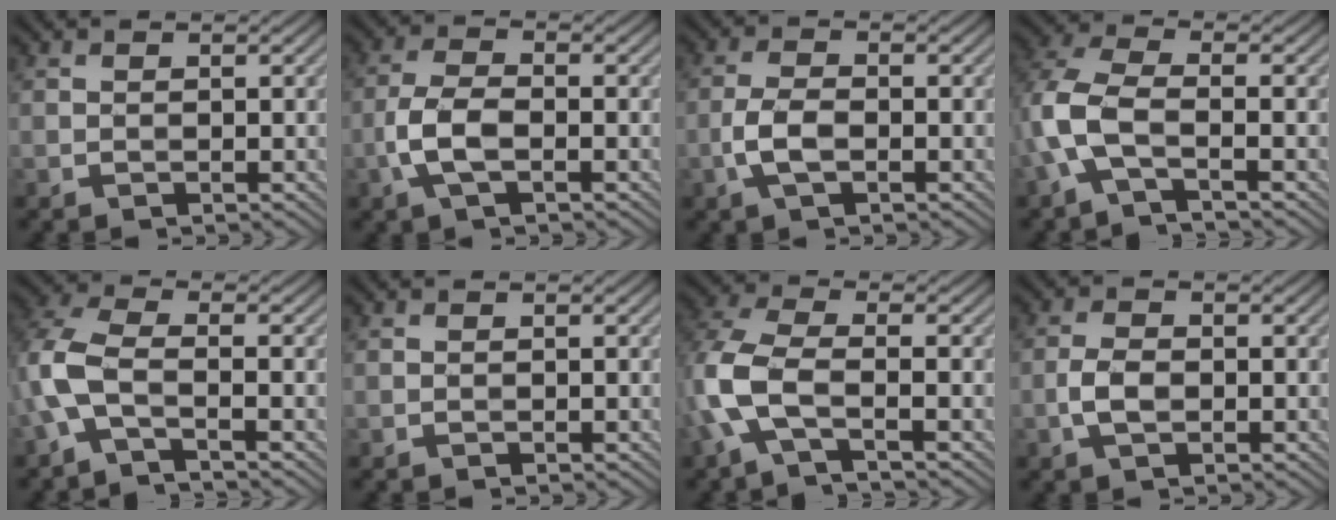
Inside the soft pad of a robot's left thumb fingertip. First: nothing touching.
{"total": 5.0, "force": [-1.8, 2.1, 4.2], "torque": [-0.100, 0.003, -0.043]}
{"total": 3.8, "force": [-1.3, 1.6, 3.1], "torque": [-0.075, 0.001, -0.033]}
{"total": 6.2, "force": [-2.1, 2.5, 5.3], "torque": [-0.138, 0.006, -0.057]}
{"total": 5.6, "force": [-1.9, 2.0, 4.9], "torque": [-0.127, 0.006, -0.056]}
{"total": 0.0}
{"total": 6.9, "force": [-2.2, 2.6, 6.0], "torque": [-0.156, 0.005, -0.058]}
{"total": 3.0, "force": [-0.8, 1.6, 2.4], "torque": [-0.053, 0.002, -0.018]}